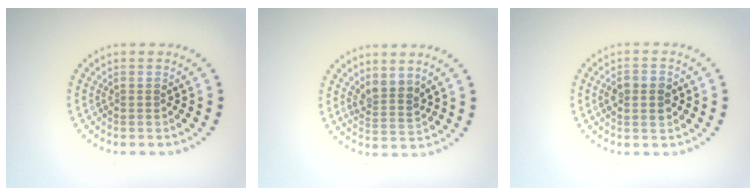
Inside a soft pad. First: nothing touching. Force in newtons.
{"total": 2.3, "press": 1.8, "slide": 1.4}
{"total": 2.6, "press": 2.6, "slide": 0.2}